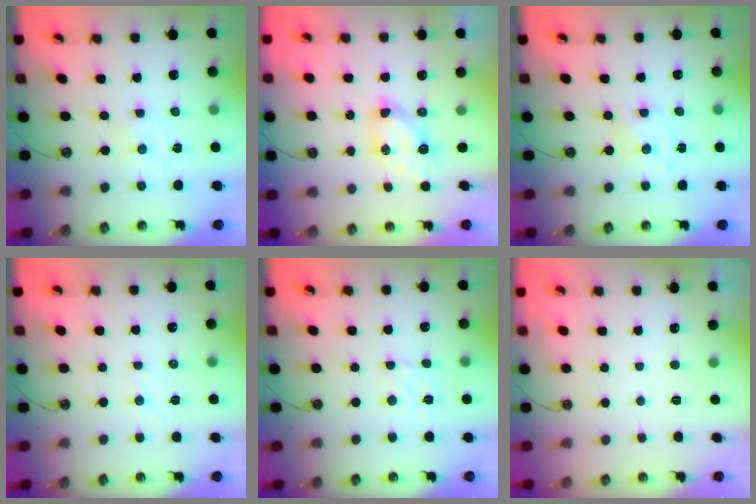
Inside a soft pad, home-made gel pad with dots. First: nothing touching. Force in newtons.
{"total": 6.7, "press": 6.7, "slide": 0.7}
{"total": 1.8, "press": 1.8, "slide": 0.2}
{"total": 4.2, "press": 4.2, "slide": 0.5}
{"total": 4.1, "press": 4.1, "slide": 0.5}
{"total": 0.0}